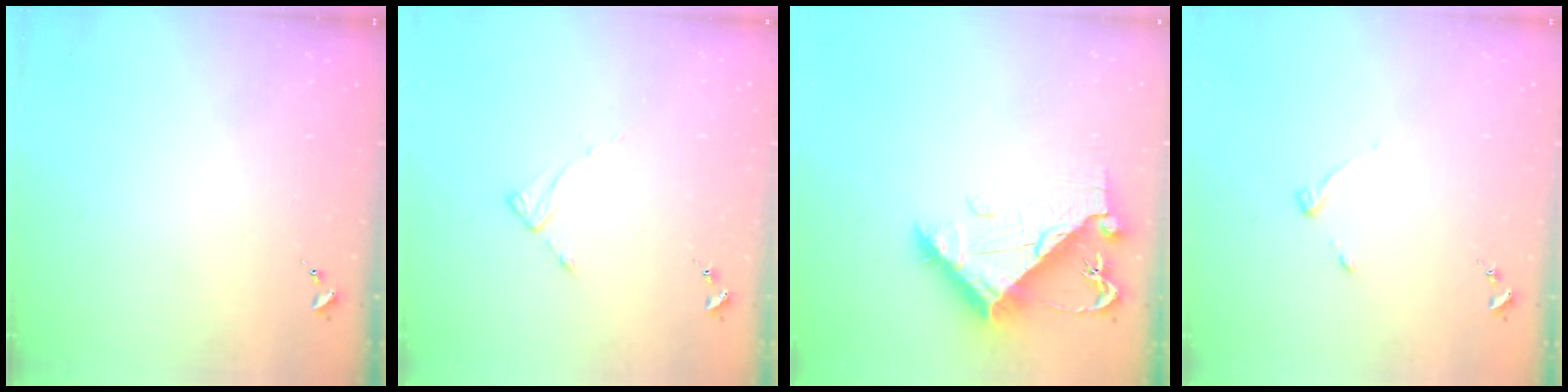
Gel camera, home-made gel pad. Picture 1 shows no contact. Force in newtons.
{"total": 2.6, "press": 2.6, "slide": 0.2}
{"total": 9.1, "press": 9.1, "slide": 1.1}
{"total": 3.8, "press": 3.8, "slide": 0.5}